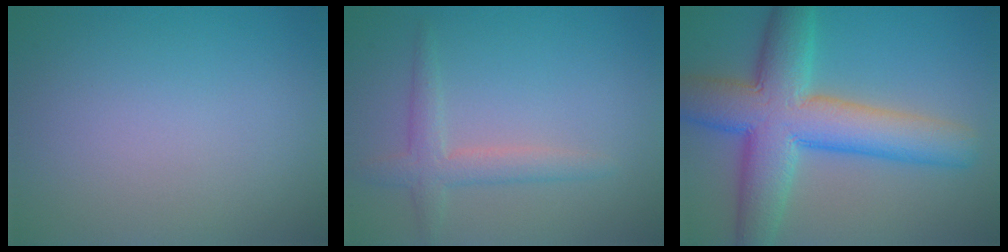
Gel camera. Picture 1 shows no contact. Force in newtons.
{"total": 2.5, "press": 2.5, "slide": 0.1}
{"total": 10.7, "press": 10.7, "slide": 0.3}